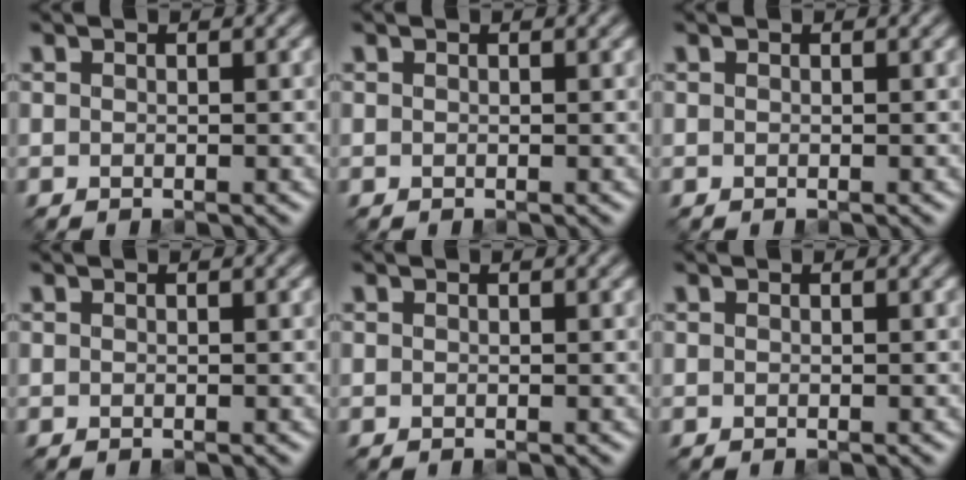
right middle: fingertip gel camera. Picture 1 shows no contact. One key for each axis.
{"total": 0.0}
{"total": 0.0}
{"total": 0.0}
{"total": 0.0}
{"total": 0.0}